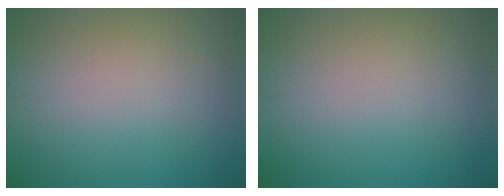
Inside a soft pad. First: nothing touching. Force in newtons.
{"total": 0.0}